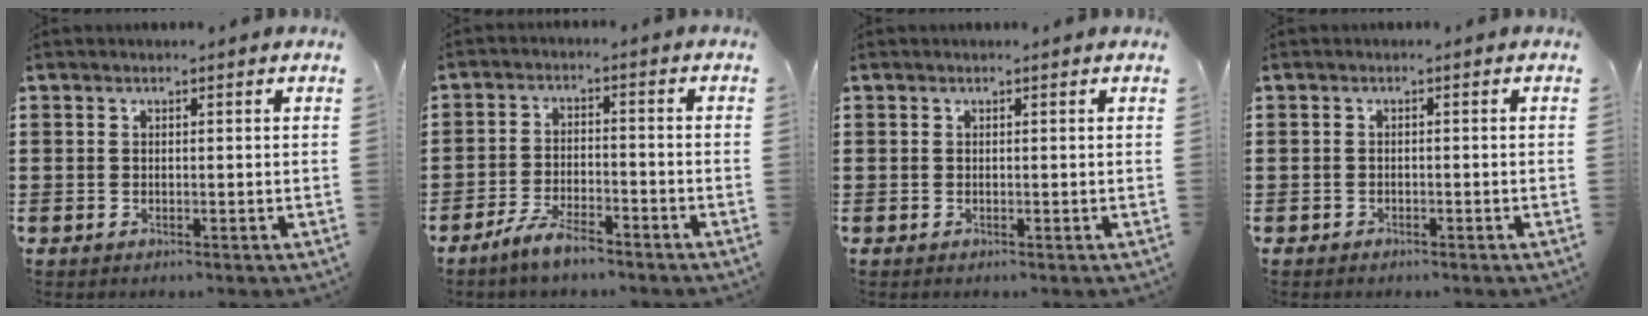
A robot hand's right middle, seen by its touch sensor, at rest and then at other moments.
{"total": 5.1, "force": [-4.3, 1.1, 2.5], "torque": [-0.059, -0.001, -0.084]}
{"total": 0.0}
{"total": 1.0, "force": [-0.8, 0.5, 0.0], "torque": [-0.001, 0.001, -0.019]}